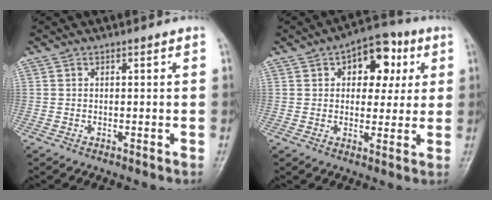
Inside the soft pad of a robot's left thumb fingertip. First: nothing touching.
{"total": 11.0, "force": [3.7, 6.9, 7.7], "torque": [-0.056, 0.005, 0.045]}